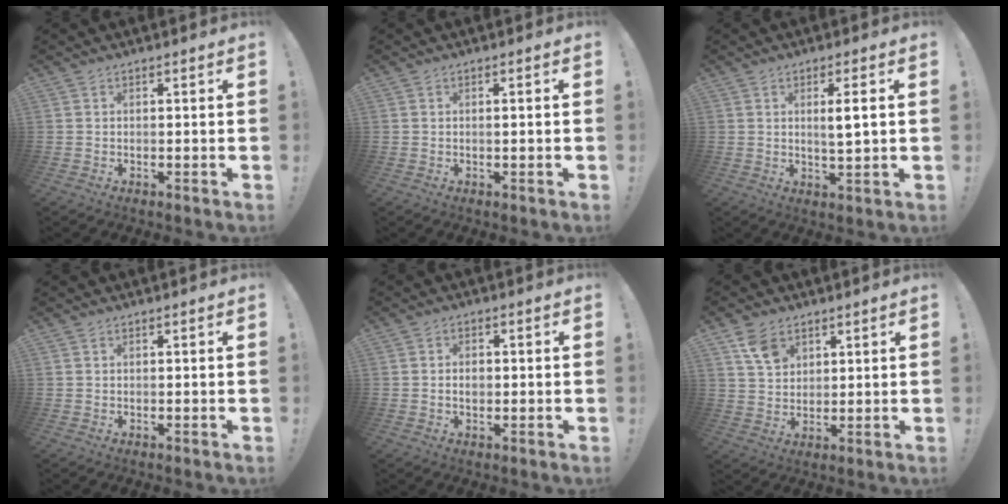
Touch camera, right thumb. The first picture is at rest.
{"total": 1.1, "force": [-0.2, -0.2, 1.1], "torque": [-0.019, 0.001, -0.006]}
{"total": 4.8, "force": [1.1, 0.4, 4.7], "torque": [-0.082, -0.005, 0.013]}
{"total": 0.0}
{"total": 2.5, "force": [-0.2, 2.0, 1.6], "torque": [-0.015, 0.004, -0.007]}
{"total": 7.9, "force": [4.4, 5.6, 3.4], "torque": [-0.047, -0.021, 0.084]}